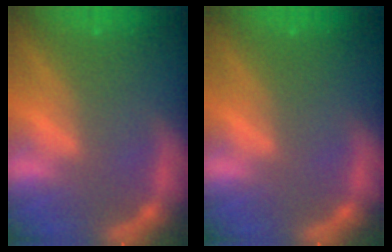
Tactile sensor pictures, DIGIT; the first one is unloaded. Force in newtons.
{"total": 0.0}